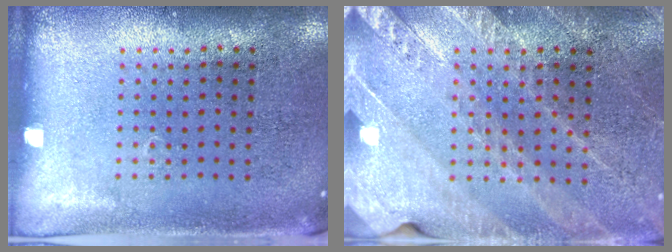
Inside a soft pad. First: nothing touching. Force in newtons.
{"total": 2.9, "press": 2.7, "slide": 0.9}